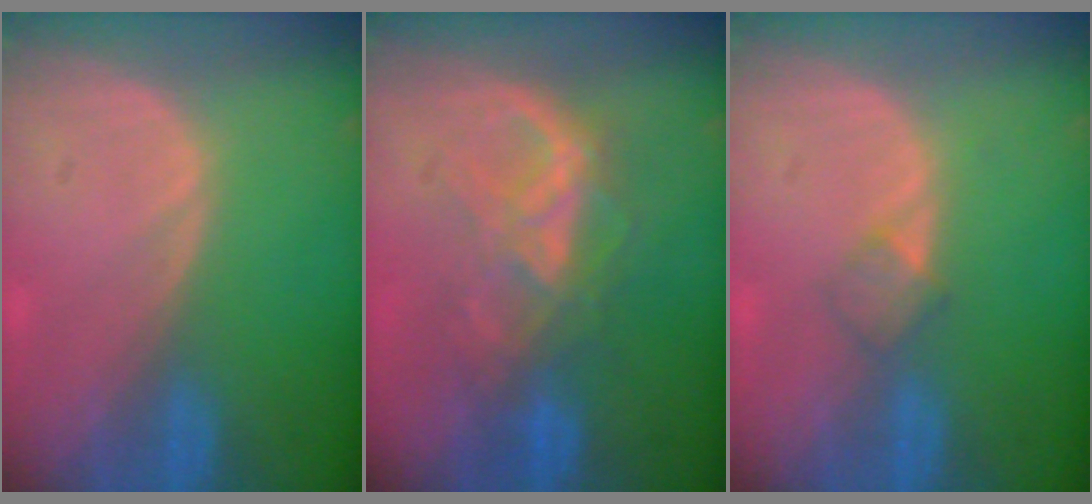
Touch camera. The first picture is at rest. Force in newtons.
{"total": 6.5, "press": 6.5, "slide": 0.5}
{"total": 2.0, "press": 2.0, "slide": 0.2}